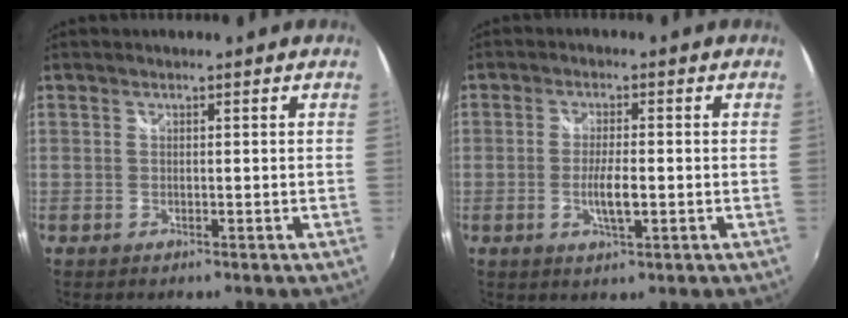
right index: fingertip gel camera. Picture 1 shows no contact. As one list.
[{"total": 4.6, "force": [-1.1, 0.9, 4.3], "torque": [-0.087, -0.006, -0.019]}]